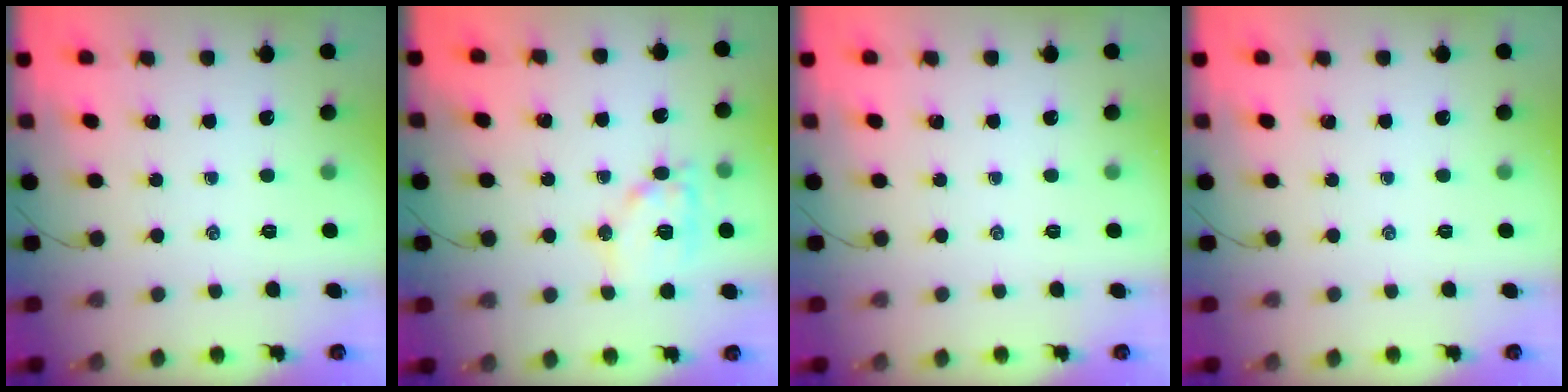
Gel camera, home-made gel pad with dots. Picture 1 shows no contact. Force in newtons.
{"total": 10.9, "press": 10.8, "slide": 1.0}
{"total": 0.0}
{"total": 0.0}